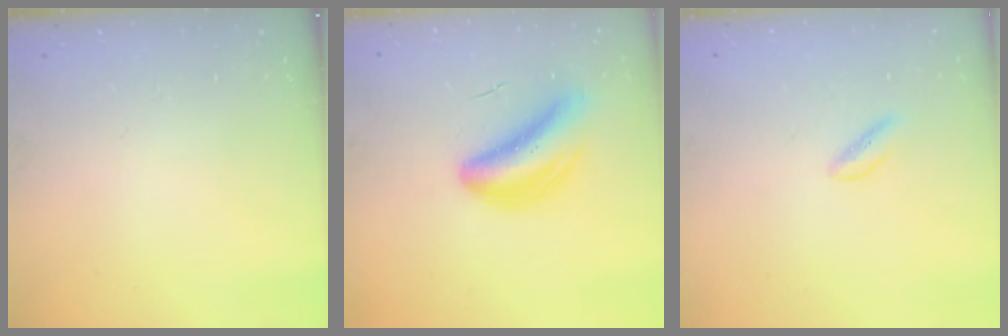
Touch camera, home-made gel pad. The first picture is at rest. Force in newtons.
{"total": 7.1, "press": 6.6, "slide": 2.7}
{"total": 0.0}